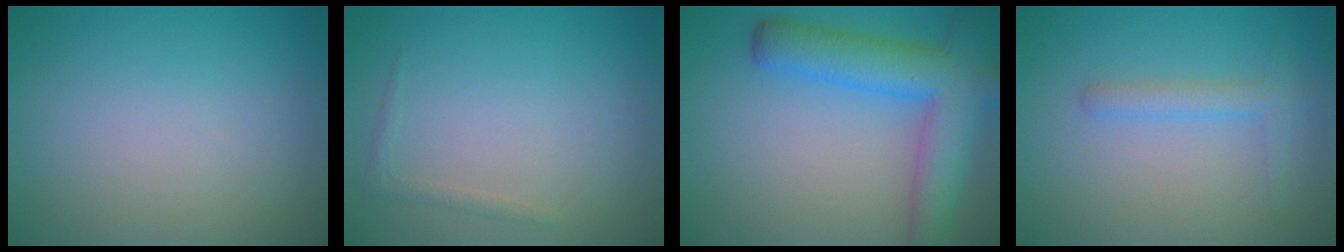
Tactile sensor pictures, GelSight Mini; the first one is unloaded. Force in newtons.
{"total": 0.8, "press": 0.8, "slide": 0.1}
{"total": 7.6, "press": 7.6, "slide": 0.4}
{"total": 1.7, "press": 1.7, "slide": 0.1}